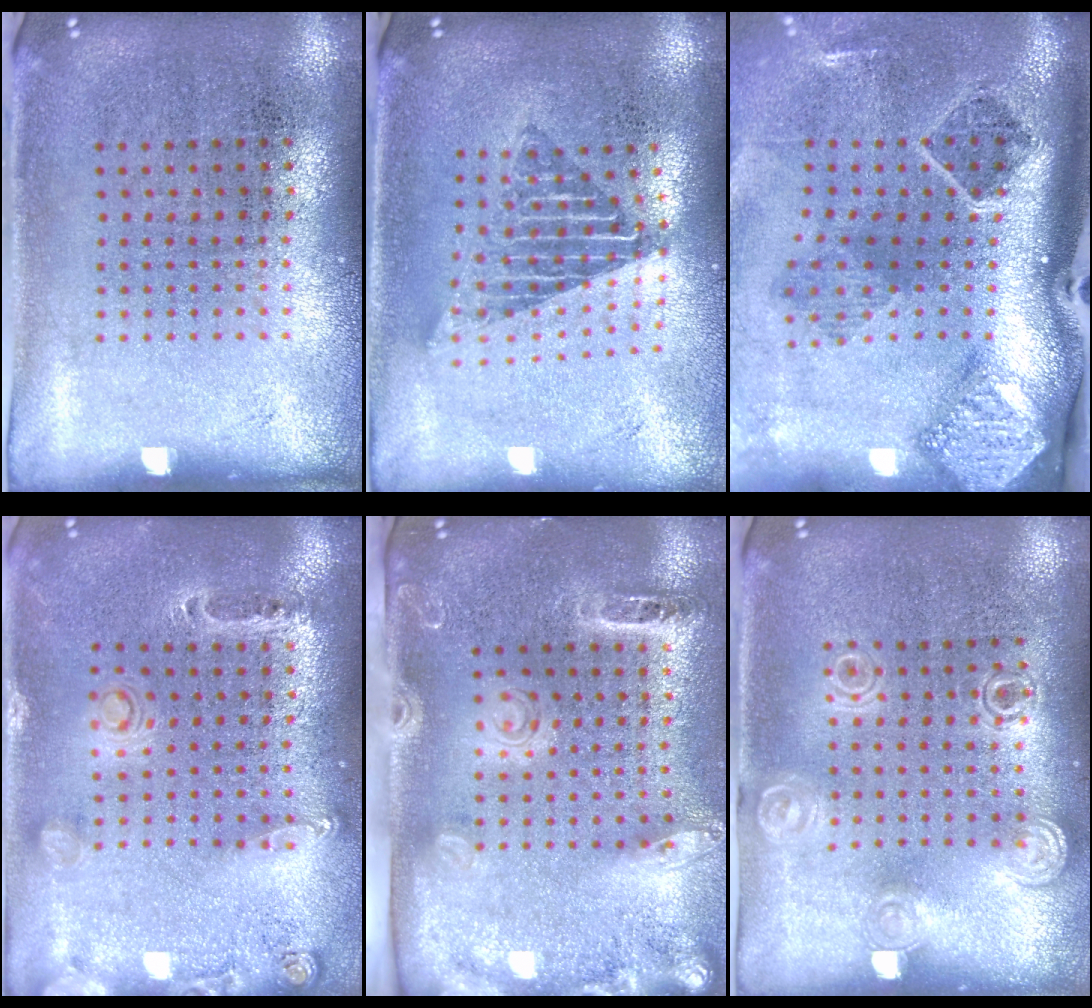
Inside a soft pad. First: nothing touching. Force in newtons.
{"total": 1.7, "press": 1.4, "slide": 1.0}
{"total": 3.0, "press": 1.9, "slide": 2.3}
{"total": 0.5, "press": 0.4, "slide": 0.3}
{"total": 2.7, "press": 2.0, "slide": 1.8}
{"total": 1.3, "press": 1.2, "slide": 0.4}